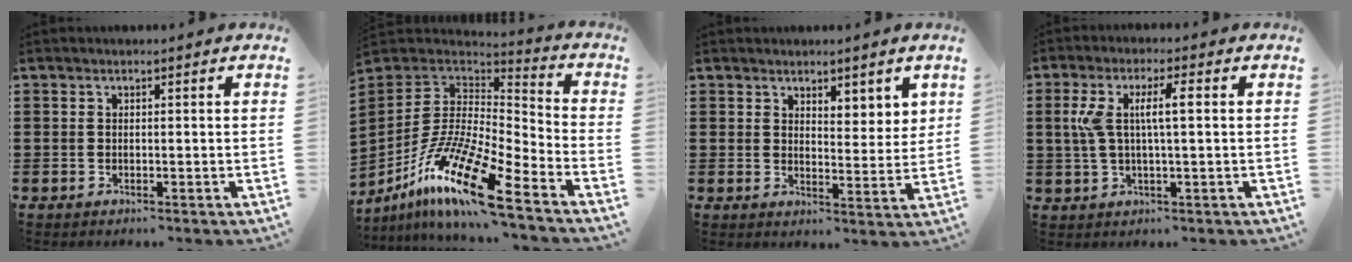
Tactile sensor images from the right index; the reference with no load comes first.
{"total": 15.2, "force": [-10.5, 3.9, 10.2], "torque": [-0.209, 0.025, -0.200]}
{"total": 3.4, "force": [2.9, 1.7, 0.6], "torque": [-0.013, -0.002, 0.052]}
{"total": 6.6, "force": [0.8, 1.4, 6.4], "torque": [-0.143, -0.006, 0.003]}